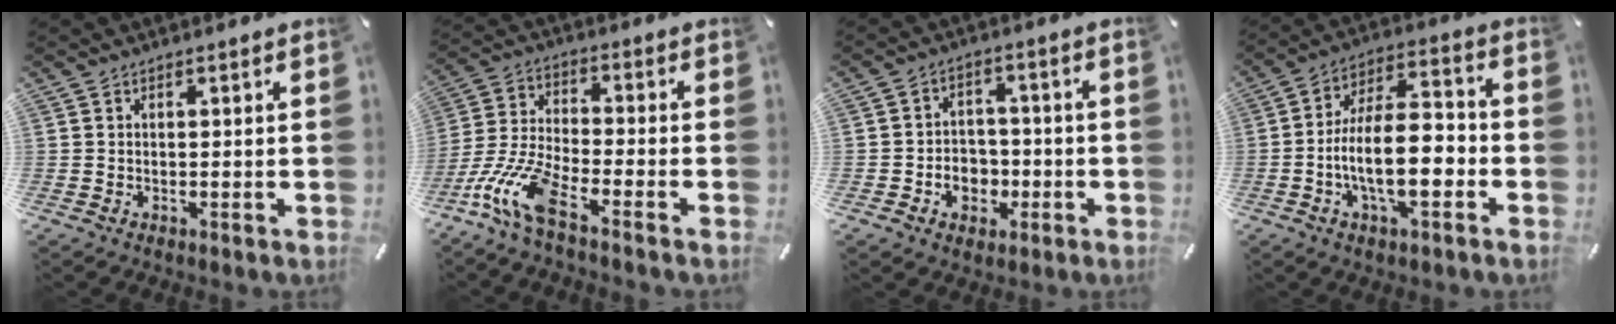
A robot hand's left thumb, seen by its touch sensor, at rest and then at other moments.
{"total": 12.9, "force": [-7.7, 3.6, 9.7], "torque": [-0.208, 0.013, -0.139]}
{"total": 6.6, "force": [-2.0, 5.7, 2.5], "torque": [-0.039, 0.017, -0.032]}
{"total": 15.1, "force": [-4.3, 6.7, 12.8], "torque": [-0.229, 0.006, -0.078]}